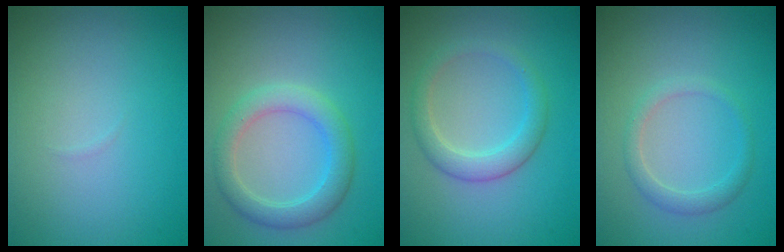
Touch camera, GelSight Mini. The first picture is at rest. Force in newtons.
{"total": 3.6, "press": 3.6, "slide": 0.4}
{"total": 2.8, "press": 2.8, "slide": 0.2}
{"total": 1.7, "press": 1.7, "slide": 0.0}